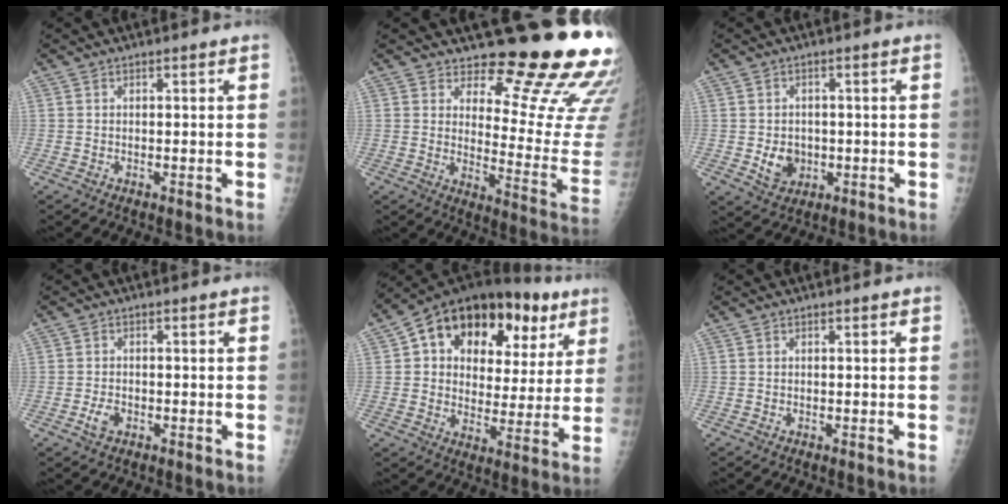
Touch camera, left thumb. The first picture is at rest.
{"total": 19.0, "force": [15.9, 5.3, 9.0], "torque": [-0.068, -0.155, 0.189]}
{"total": 5.2, "force": [-0.9, 4.3, 2.9], "torque": [-0.027, 0.002, -0.004]}
{"total": 2.6, "force": [-1.1, 1.7, 1.7], "torque": [-0.033, 0.006, -0.020]}
{"total": 23.0, "force": [9.9, 14.8, 14.6], "torque": [-0.168, 0.024, 0.150]}
{"total": 0.0}